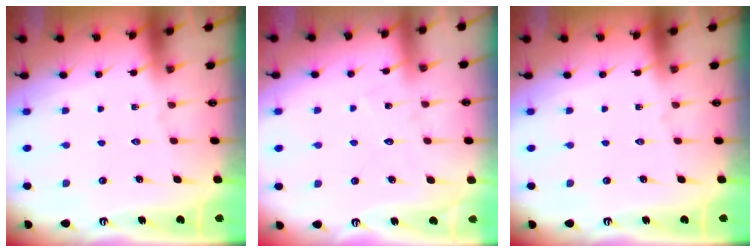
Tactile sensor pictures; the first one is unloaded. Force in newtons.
{"total": 5.3, "press": 5.2, "slide": 0.5}
{"total": 0.0}